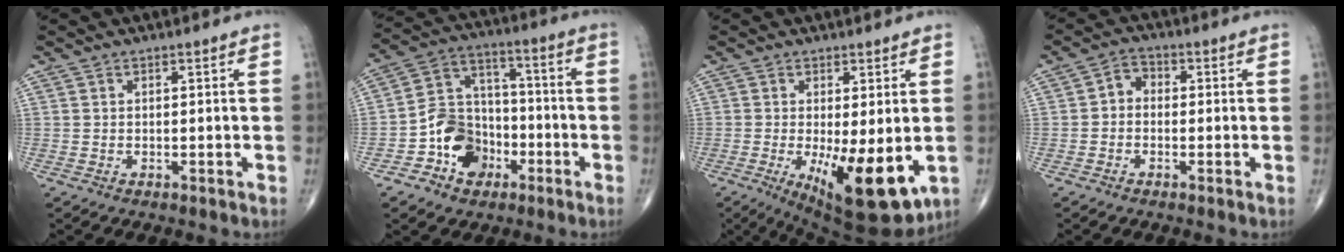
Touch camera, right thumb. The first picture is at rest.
{"total": 11.9, "force": [-5.1, 9.4, 5.1], "torque": [-0.053, 0.056, -0.092]}
{"total": 14.2, "force": [-3.2, 4.8, 13.0], "torque": [-0.193, -0.031, -0.032]}
{"total": 3.4, "force": [-0.5, 2.8, 2.0], "torque": [-0.018, 0.015, -0.024]}